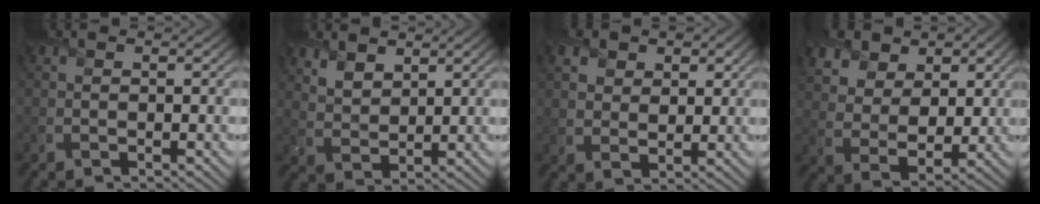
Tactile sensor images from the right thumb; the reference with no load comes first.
{"total": 4.7, "force": [3.4, 2.4, 2.1], "torque": [-0.056, -0.015, 0.080]}
{"total": 5.0, "force": [2.5, 3.5, 2.4], "torque": [-0.066, -0.003, 0.044]}
{"total": 9.3, "force": [5.1, 5.9, 5.0], "torque": [-0.133, 0.001, 0.091]}